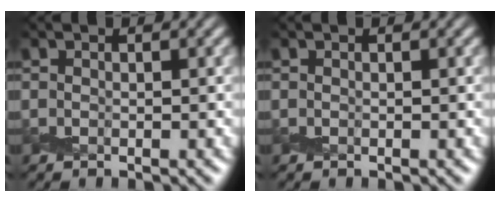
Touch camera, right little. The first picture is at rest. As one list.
[{"total": 0.0}]